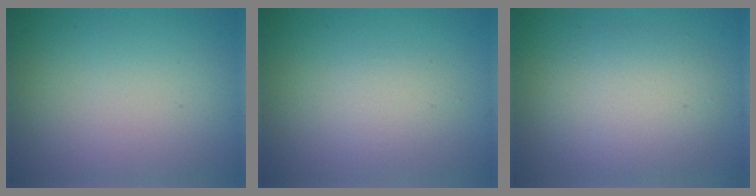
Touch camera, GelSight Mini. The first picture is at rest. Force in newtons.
{"total": 1.7, "press": 1.7, "slide": 0.2}
{"total": 4.8, "press": 4.8, "slide": 0.4}